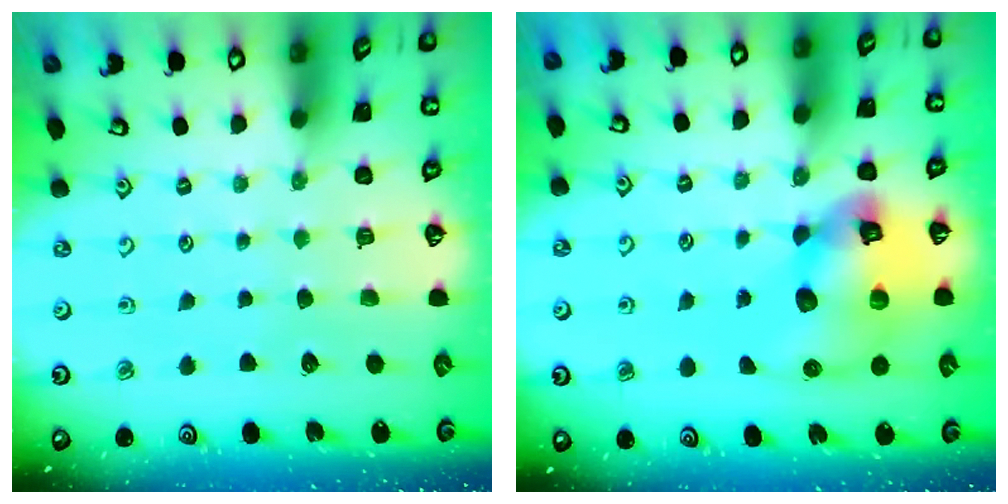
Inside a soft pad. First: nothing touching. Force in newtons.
{"total": 15.1, "press": 14.9, "slide": 2.3}